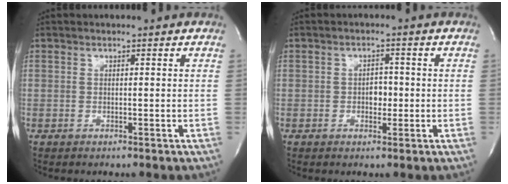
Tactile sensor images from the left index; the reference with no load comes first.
{"total": 2.3, "force": [-0.4, 1.5, 1.7], "torque": [-0.021, 0.005, -0.005]}